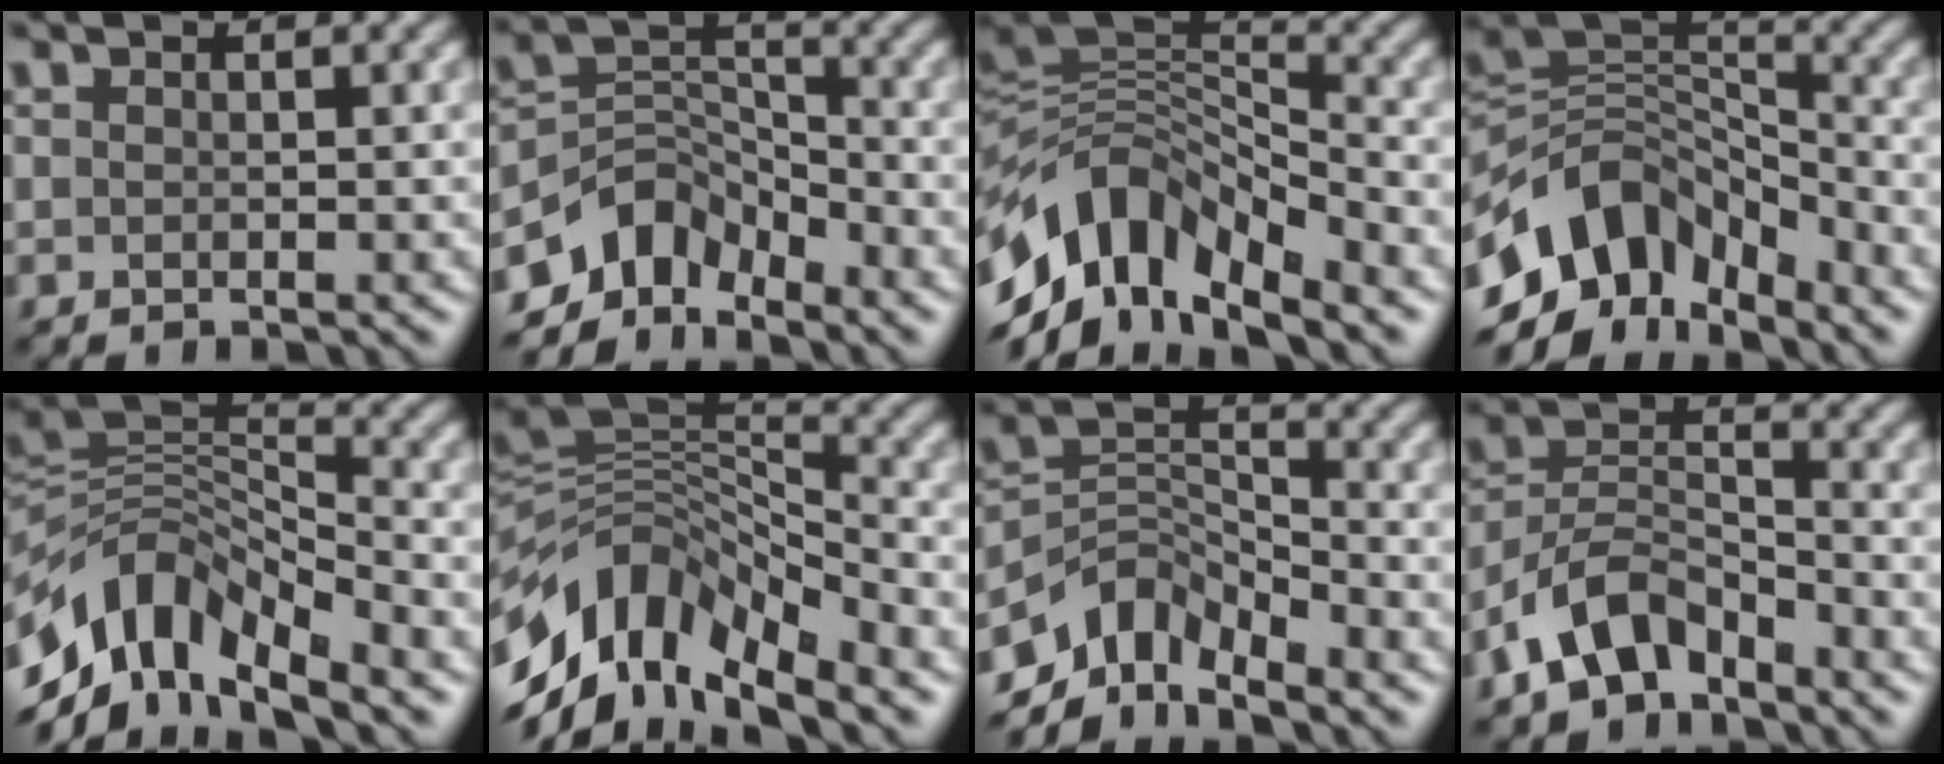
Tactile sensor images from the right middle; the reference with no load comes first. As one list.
[{"total": 5.1, "force": [-4.0, 2.7, 1.5], "torque": [-0.021, 0.003, -0.084]}, {"total": 11.0, "force": [-5.5, 5.8, 7.6], "torque": [-0.139, 0.019, -0.117]}, {"total": 9.7, "force": [-5.9, 5.6, 5.2], "torque": [-0.083, 0.007, -0.120]}, {"total": 10.2, "force": [-5.9, 5.1, 6.6], "torque": [-0.116, 0.014, -0.122]}, {"total": 11.1, "force": [-5.3, 5.8, 7.7], "torque": [-0.142, 0.021, -0.110]}, {"total": 5.9, "force": [-4.5, 2.8, 2.5], "torque": [-0.038, -0.001, -0.094]}, {"total": 5.8, "force": [-4.1, 2.9, 2.9], "torque": [-0.054, 0.003, -0.089]}]